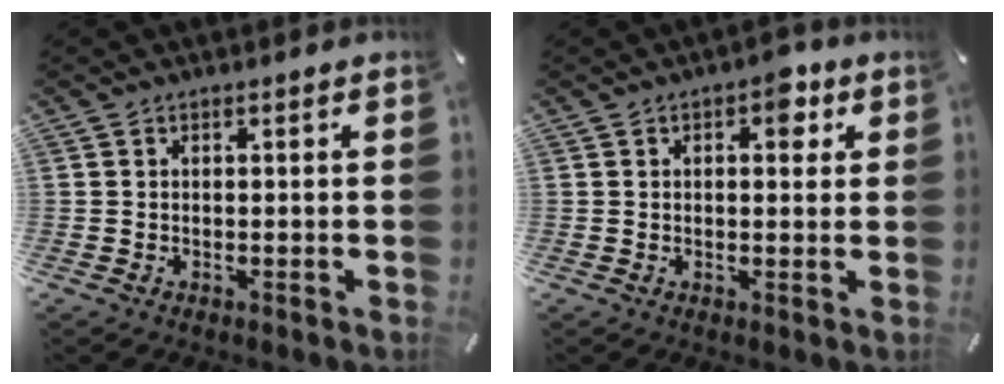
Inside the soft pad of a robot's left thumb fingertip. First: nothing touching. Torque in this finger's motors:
{"motor_torque": [0.35, -0.19, 0.13, 0.26, -0.02]}